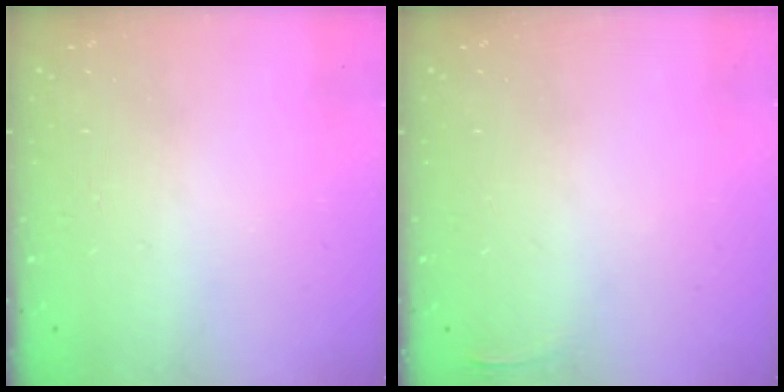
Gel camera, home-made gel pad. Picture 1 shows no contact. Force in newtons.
{"total": 3.3, "press": 2.7, "slide": 1.8}